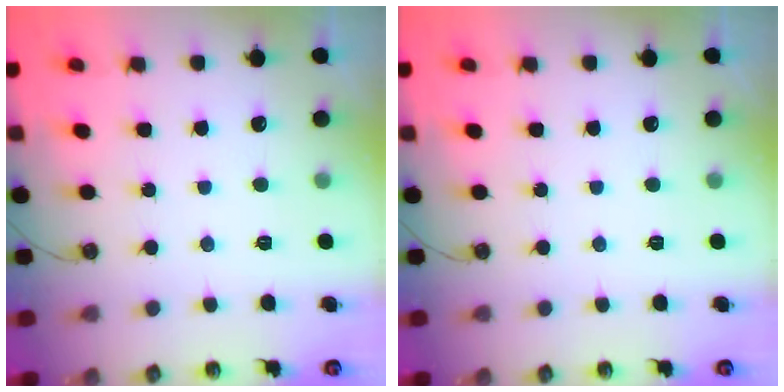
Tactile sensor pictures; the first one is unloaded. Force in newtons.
{"total": 0.0}